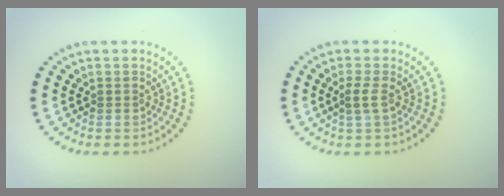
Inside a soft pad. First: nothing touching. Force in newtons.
{"total": 1.1, "press": 0.8, "slide": 0.7}